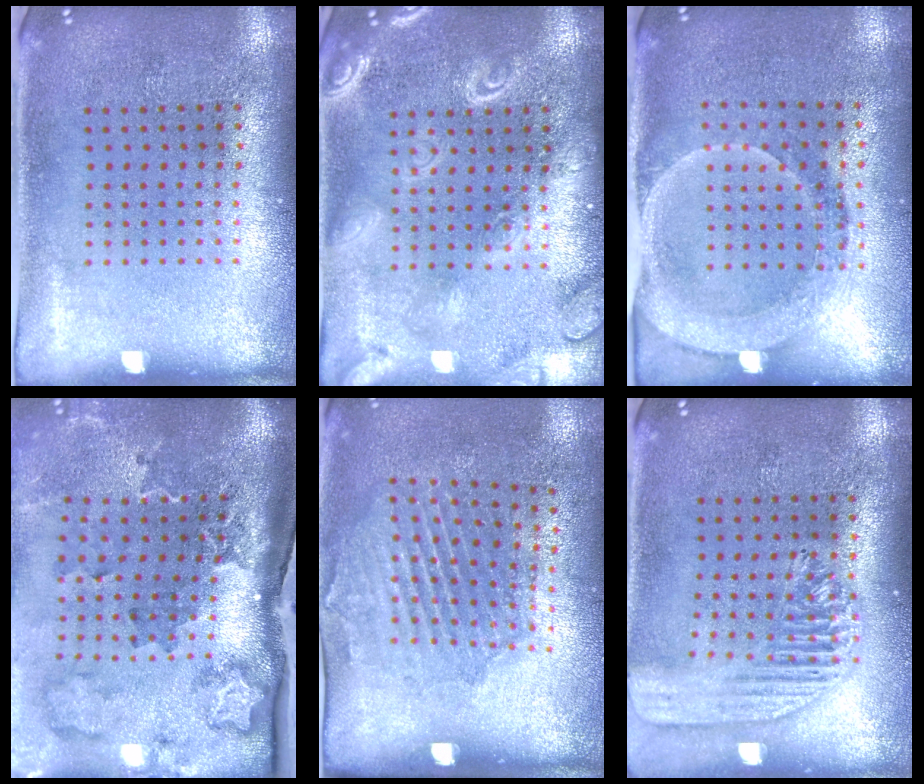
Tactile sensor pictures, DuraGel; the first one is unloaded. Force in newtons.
{"total": 3.9, "press": 3.8, "slide": 0.6}
{"total": 1.8, "press": 1.6, "slide": 0.8}
{"total": 3.0, "press": 2.2, "slide": 2.0}
{"total": 1.8, "press": 1.3, "slide": 1.2}
{"total": 1.7, "press": 1.6, "slide": 0.6}